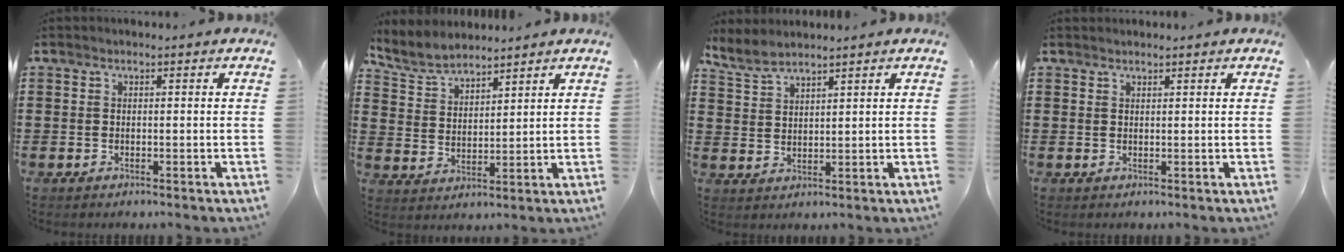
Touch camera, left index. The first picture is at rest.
{"total": 5.0, "force": [4.7, 1.2, 1.2], "torque": [-0.042, -0.012, 0.086]}
{"total": 3.5, "force": [3.3, 0.7, 1.1], "torque": [-0.033, -0.004, 0.062]}
{"total": 0.8, "force": [0.8, 0.1, 0.1], "torque": [-0.003, 0.000, 0.016]}